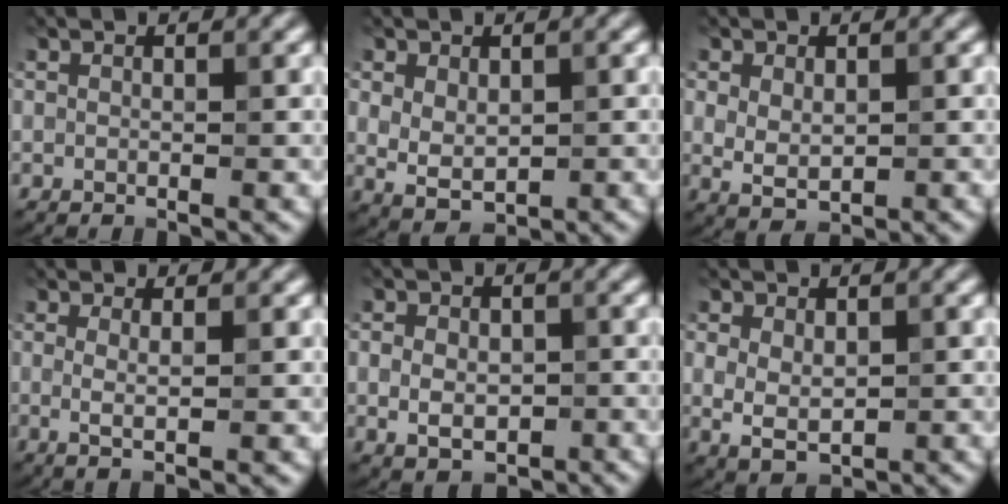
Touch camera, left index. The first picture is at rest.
{"total": 3.1, "force": [0.4, 2.0, 2.3], "torque": [-0.041, -0.003, 0.014]}
{"total": 2.6, "force": [0.3, 1.6, 2.0], "torque": [-0.037, -0.003, 0.009]}
{"total": 1.9, "force": [0.1, 0.5, 1.8], "torque": [-0.030, -0.004, -0.002]}
{"total": 4.0, "force": [-0.7, 2.8, 2.7], "torque": [-0.038, -0.006, -0.008]}
{"total": 3.3, "force": [0.1, 2.2, 2.5], "torque": [-0.042, -0.003, 0.007]}